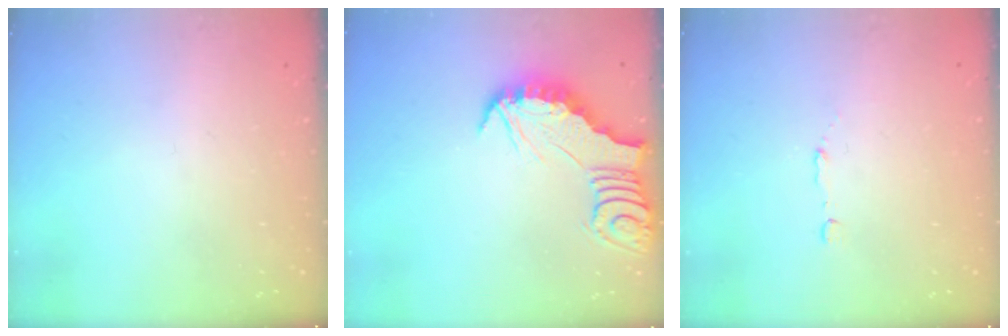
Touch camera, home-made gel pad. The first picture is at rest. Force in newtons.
{"total": 2.8, "press": 2.8, "slide": 0.3}
{"total": 2.9, "press": 2.8, "slide": 0.7}